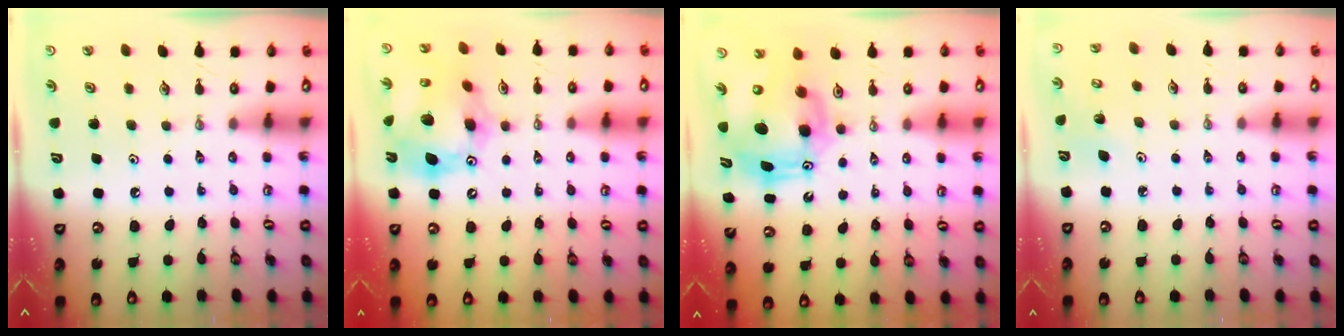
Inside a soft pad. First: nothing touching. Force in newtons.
{"total": 16.7, "press": 16.6, "slide": 1.7}
{"total": 10.9, "press": 10.8, "slide": 2.0}
{"total": 3.3, "press": 3.1, "slide": 1.1}